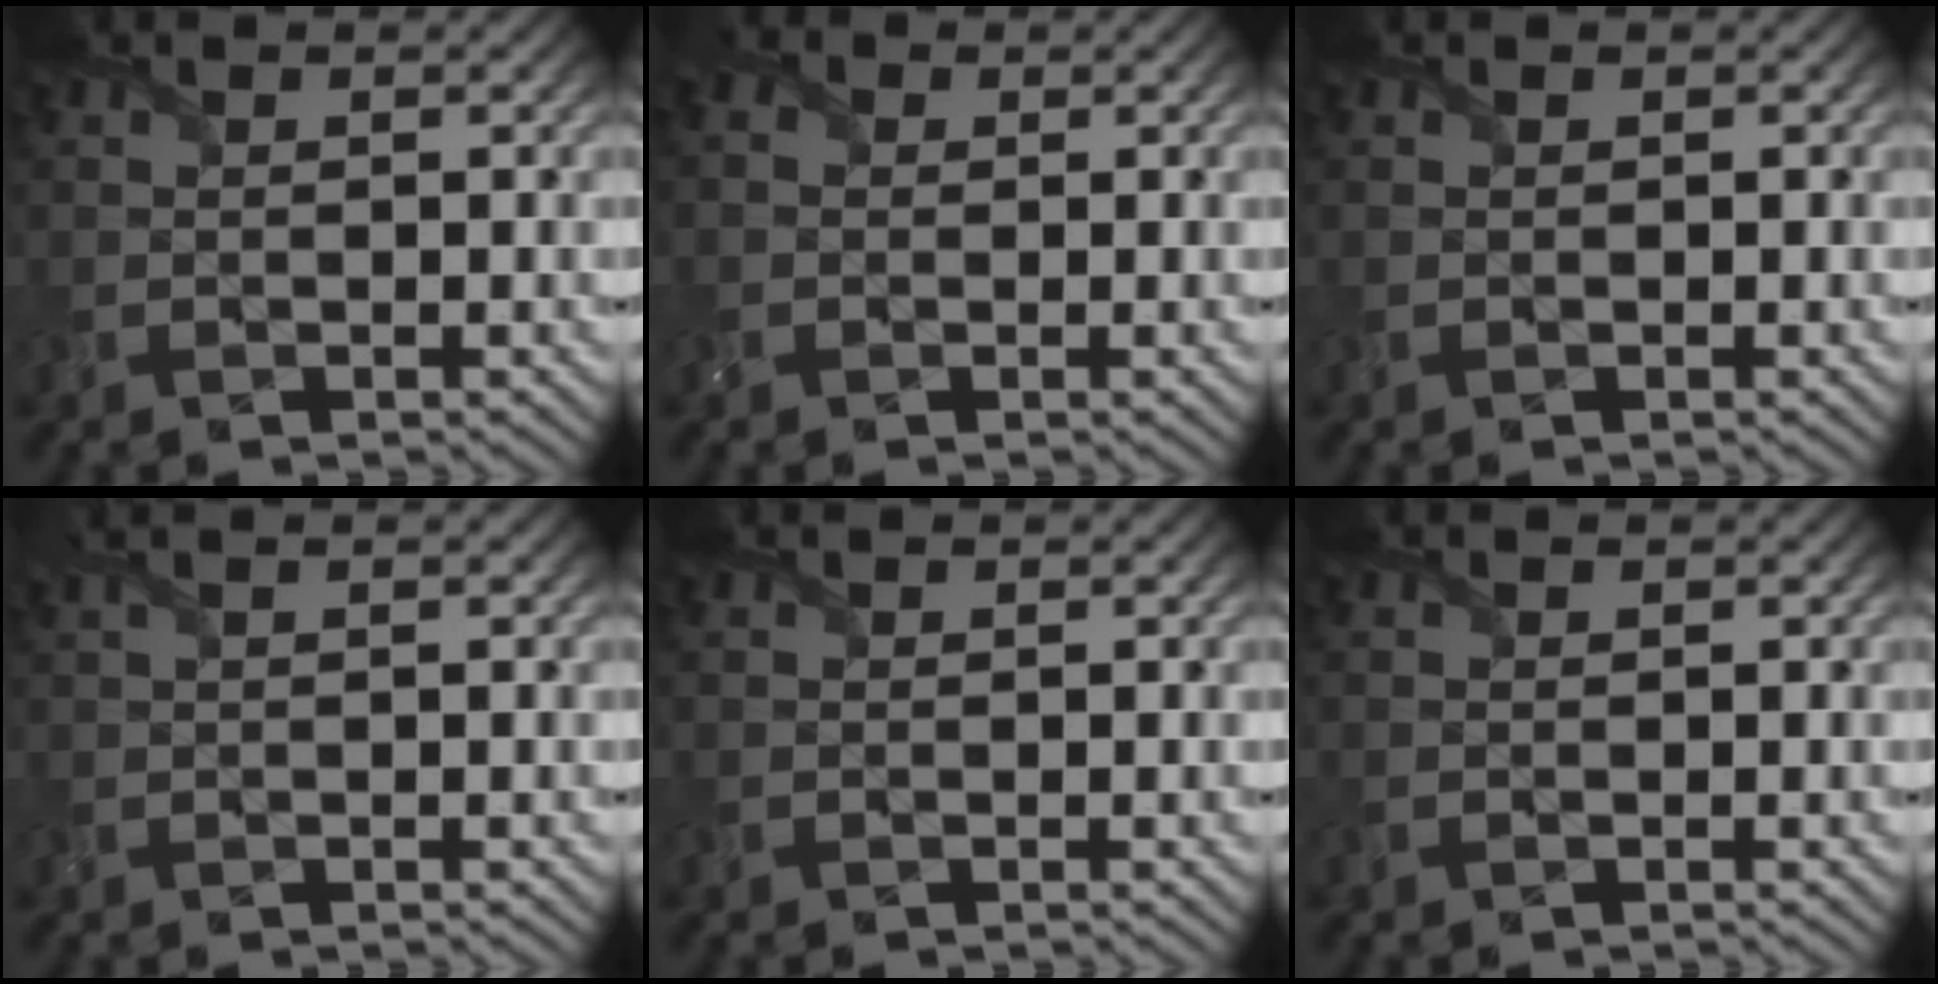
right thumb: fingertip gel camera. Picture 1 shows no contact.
{"total": 1.9, "force": [-0.2, 1.8, 0.7], "torque": [-0.023, 0.001, -0.010]}
{"total": 0.0}
{"total": 1.5, "force": [0.7, 0.3, 1.3], "torque": [-0.034, 0.008, 0.011]}
{"total": 0.0}
{"total": 0.0}